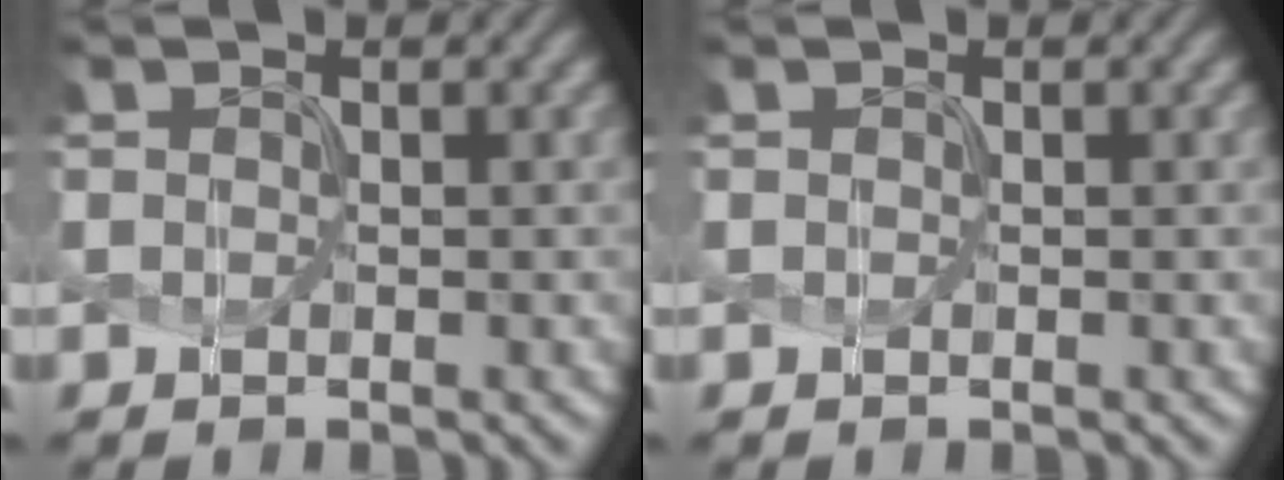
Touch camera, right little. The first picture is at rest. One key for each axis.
{"total": 0.0}